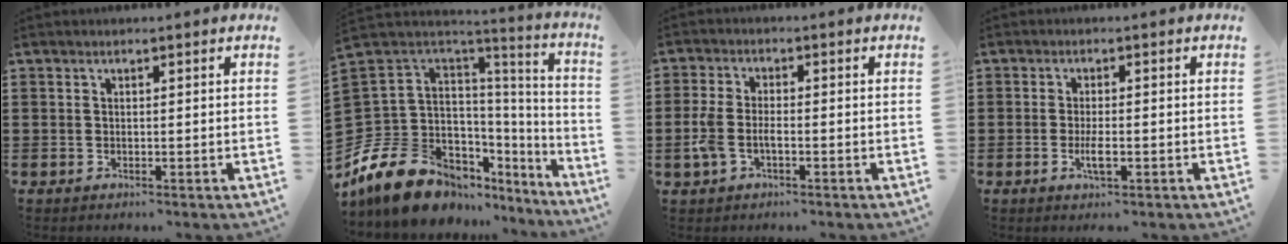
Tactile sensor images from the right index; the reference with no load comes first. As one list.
[{"total": 15.6, "force": [-10.6, 9.2, 6.8], "torque": [-0.167, -0.001, -0.179]}, {"total": 3.8, "force": [-1.2, 1.9, 3.0], "torque": [-0.081, -0.004, -0.031]}, {"total": 3.1, "force": [-0.9, 0.7, 2.9], "torque": [-0.064, -0.007, -0.020]}]